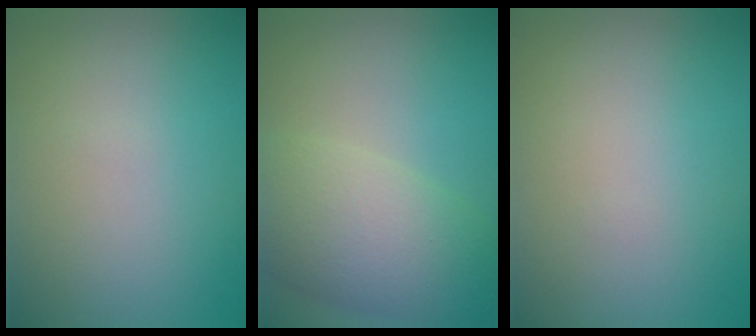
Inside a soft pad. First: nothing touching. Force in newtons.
{"total": 7.5, "press": 7.5, "slide": 0.8}
{"total": 0.0}